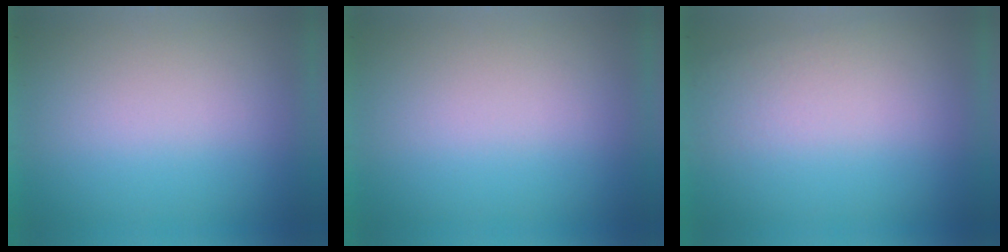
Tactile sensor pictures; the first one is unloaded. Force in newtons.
{"total": 0.0}
{"total": 1.0}